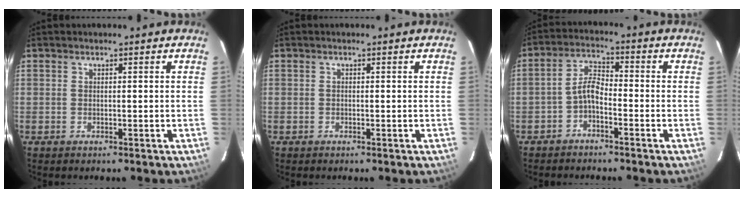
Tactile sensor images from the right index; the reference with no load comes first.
{"total": 0.0}
{"total": 4.0, "force": [-2.4, 1.5, 2.8], "torque": [-0.063, 0.016, -0.050]}